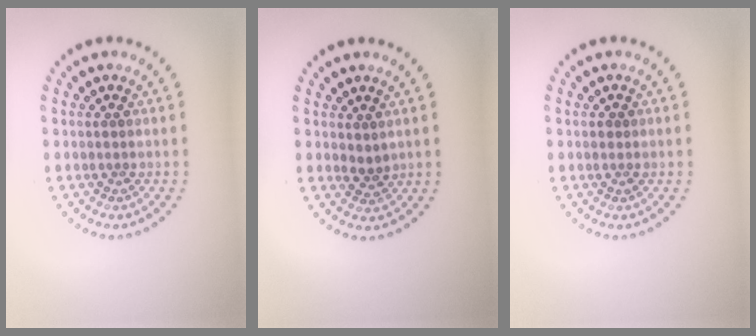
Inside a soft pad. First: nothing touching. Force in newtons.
{"total": 1.5, "press": 1.2, "slide": 0.8}
{"total": 0.6, "press": 0.6, "slide": 0.1}